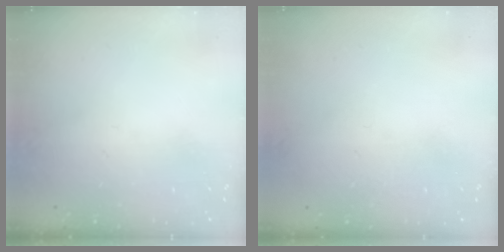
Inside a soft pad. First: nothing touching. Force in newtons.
{"total": 2.2, "press": 2.2, "slide": 0.1}